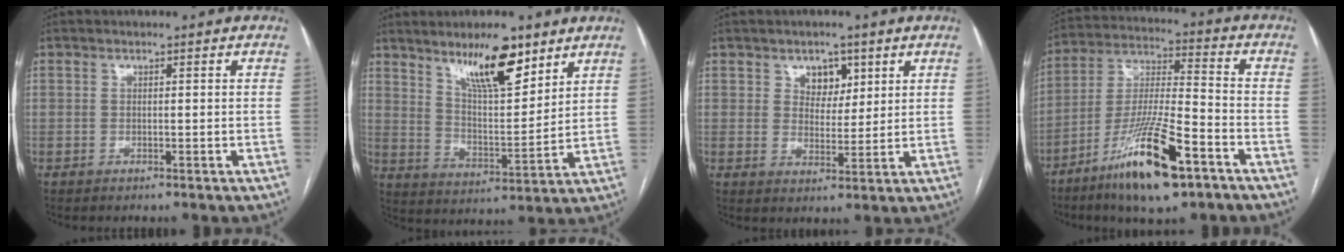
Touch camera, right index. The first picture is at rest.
{"total": 11.6, "force": [8.0, 2.7, 8.0], "torque": [-0.137, -0.003, 0.144]}
{"total": 4.6, "force": [2.4, 3.2, 2.3], "torque": [-0.028, 0.004, 0.044]}
{"total": 16.0, "force": [-9.1, 2.5, 13.0], "torque": [-0.254, -0.024, -0.161]}